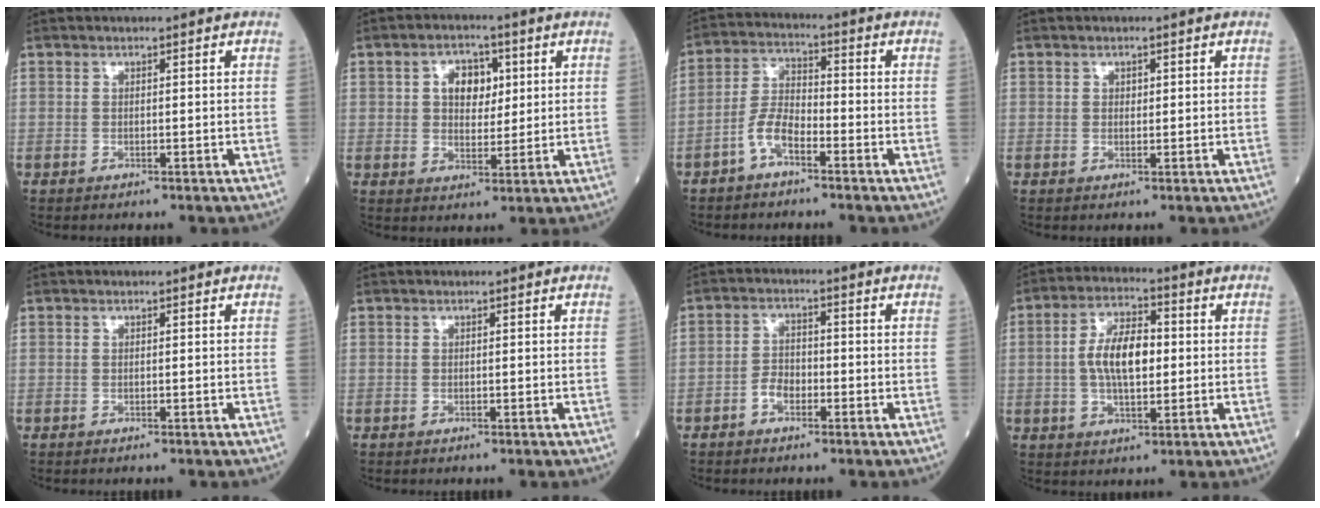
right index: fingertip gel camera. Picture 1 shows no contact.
{"total": 5.8, "force": [1.7, 3.8, 4.1], "torque": [-0.064, 0.014, 0.030]}
{"total": 5.7, "force": [-3.2, 2.3, 4.1], "torque": [-0.089, 0.011, -0.066]}
{"total": 0.9, "force": [0.3, 0.7, 0.5], "torque": [-0.003, 0.000, 0.003]}
{"total": 0.0}
{"total": 0.0}
{"total": 3.4, "force": [-1.6, 2.0, 2.1], "torque": [-0.038, 0.009, -0.033]}
{"total": 9.0, "force": [0.3, 3.8, 8.1], "torque": [-0.158, 0.012, 0.004]}